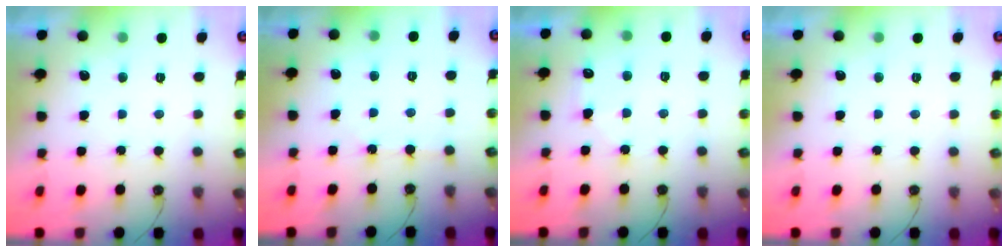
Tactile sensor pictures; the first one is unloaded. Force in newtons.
{"total": 2.8, "press": 2.8, "slide": 0.4}
{"total": 4.6, "press": 4.6, "slide": 0.5}
{"total": 0.0}